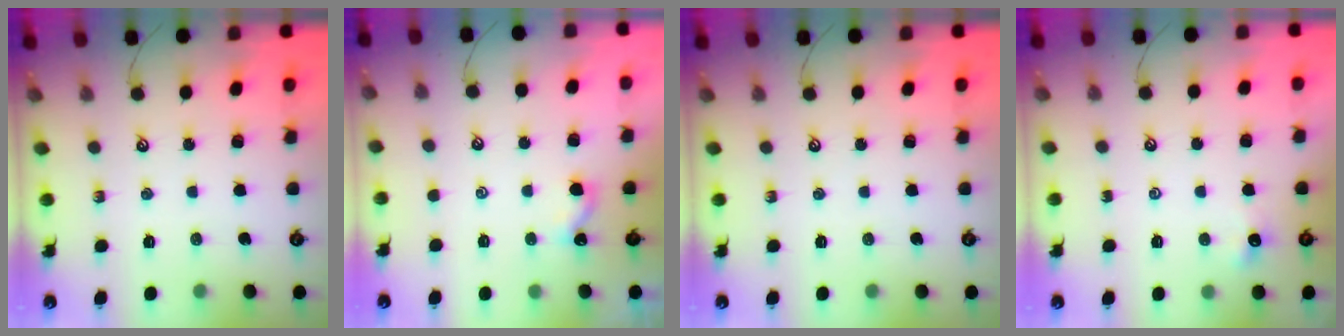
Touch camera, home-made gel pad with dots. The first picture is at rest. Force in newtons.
{"total": 3.7, "press": 3.7, "slide": 0.2}
{"total": 0.0}
{"total": 1.8, "press": 1.8, "slide": 0.4}